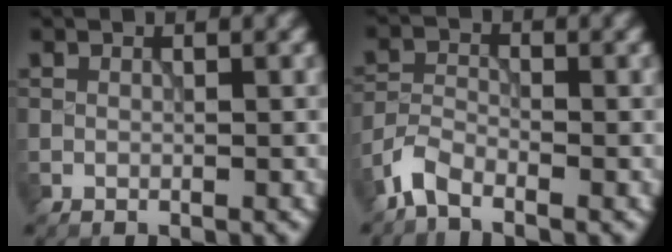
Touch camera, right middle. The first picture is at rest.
{"total": 2.8, "force": [-2.2, 0.9, 1.4], "torque": [-0.029, 0.001, -0.057]}